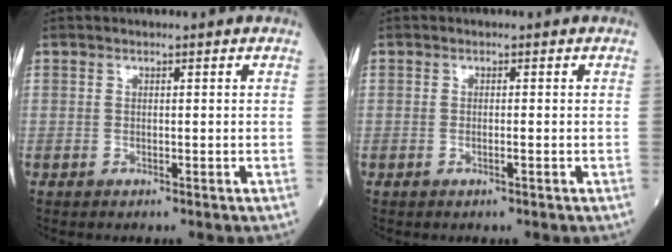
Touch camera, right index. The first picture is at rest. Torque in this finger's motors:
{"motor_torque": [-0.04, 0.12, -0.06, -0.01]}